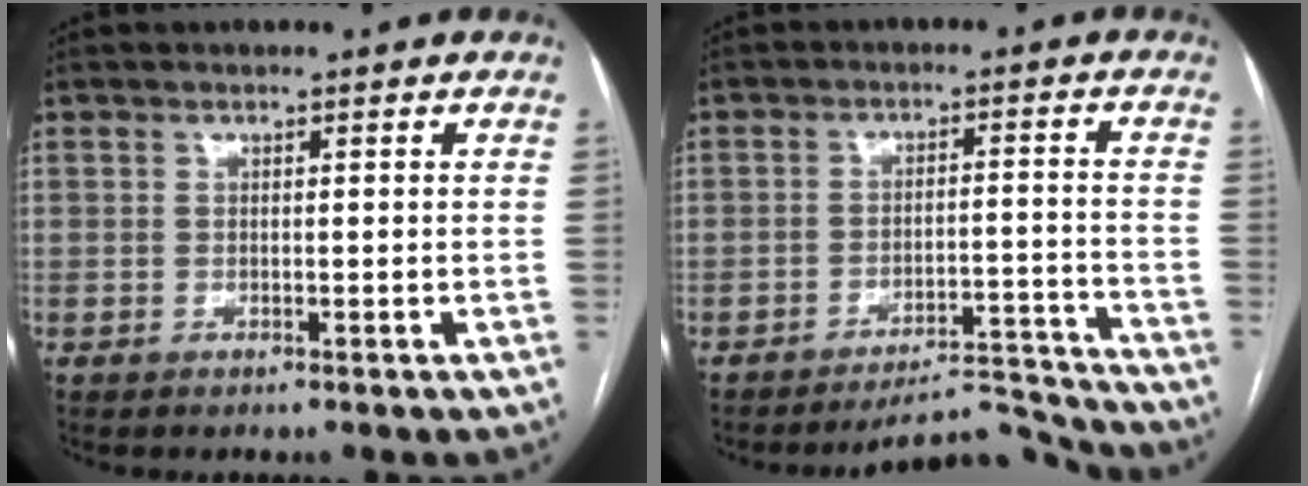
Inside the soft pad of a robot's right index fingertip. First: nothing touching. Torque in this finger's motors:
{"motor_torque": [-0.39, -0.23, -0.30, -0.10]}